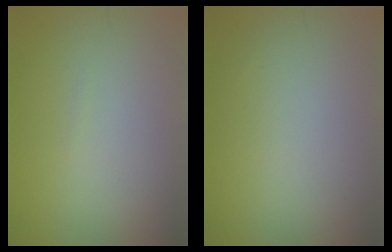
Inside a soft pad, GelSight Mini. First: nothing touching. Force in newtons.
{"total": 0.0}